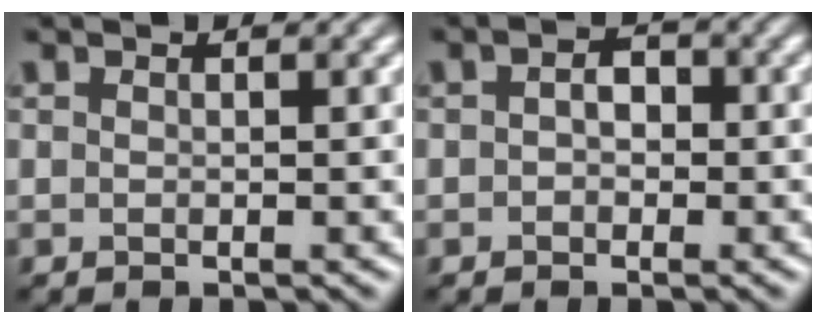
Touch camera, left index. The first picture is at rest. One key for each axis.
{"total": 1.9, "fx": 0.0, "fy": 1.4, "fz": 1.3, "tx": -0.021, "ty": 0.003, "tz": -0.006}